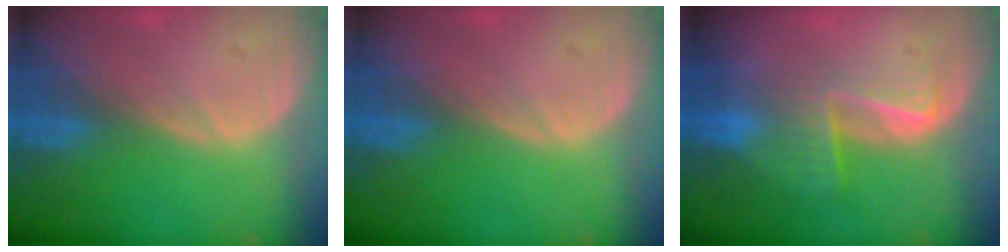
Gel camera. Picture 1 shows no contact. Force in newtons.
{"total": 0.0}
{"total": 6.7, "press": 5.5, "slide": 3.8}